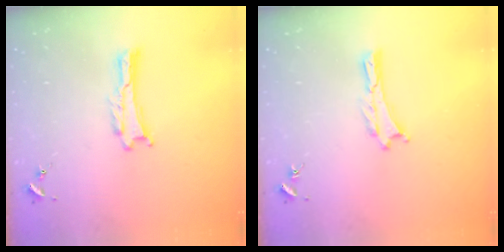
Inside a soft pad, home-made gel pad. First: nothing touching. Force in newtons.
{"total": 0.0}